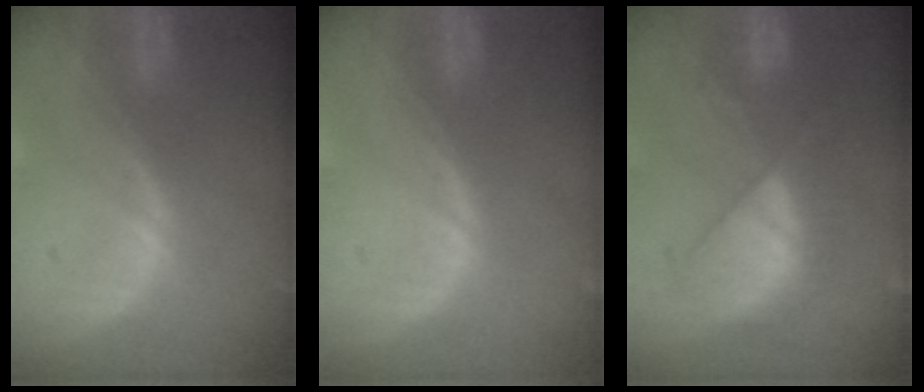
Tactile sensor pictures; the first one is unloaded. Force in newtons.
{"total": 0.0}
{"total": 8.4, "press": 8.4, "slide": 0.6}